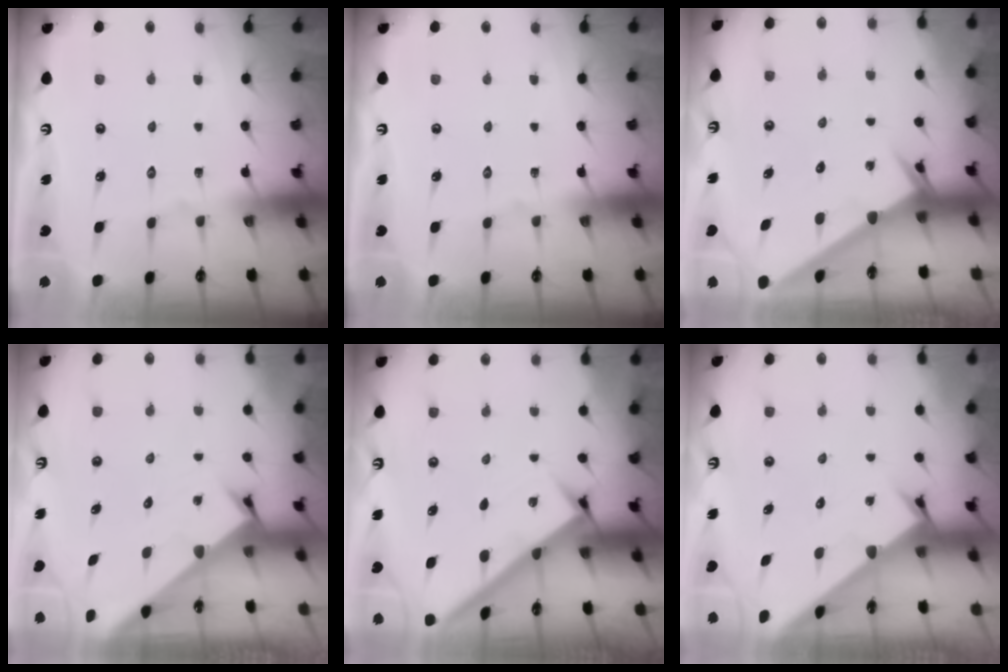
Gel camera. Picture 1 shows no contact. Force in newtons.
{"total": 0.0}
{"total": 2.6, "press": 2.6, "slide": 0.2}
{"total": 2.3, "press": 2.3, "slide": 0.2}
{"total": 2.8, "press": 2.8, "slide": 0.4}
{"total": 2.1, "press": 2.1, "slide": 0.1}